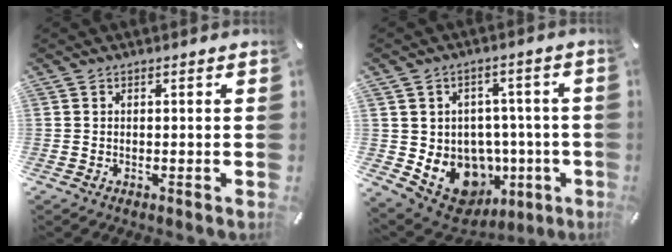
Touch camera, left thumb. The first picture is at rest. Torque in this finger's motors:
{"motor_torque": [1.99, 2.03, 0.06, 0.05, 0.11]}